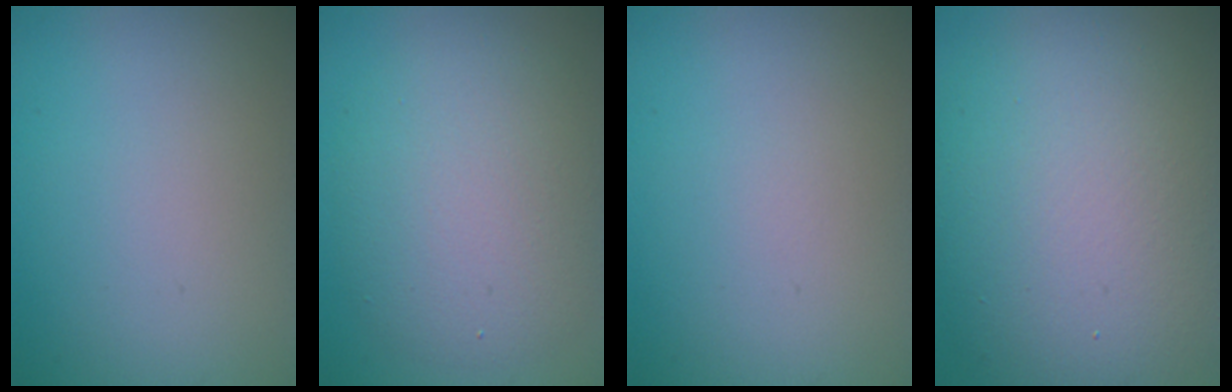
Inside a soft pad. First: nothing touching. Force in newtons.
{"total": 6.5, "press": 6.5, "slide": 0.5}
{"total": 0.0}
{"total": 13.0, "press": 13.0, "slide": 0.6}